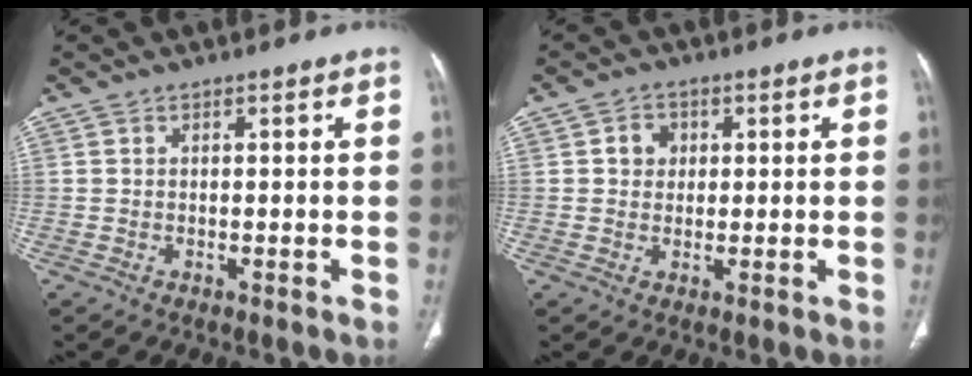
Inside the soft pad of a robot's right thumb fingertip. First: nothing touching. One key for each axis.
{"total": 3.4, "fx": 0.8, "fy": 3.0, "fz": 1.4, "tx": -0.006, "ty": 0.002, "tz": 0.011}